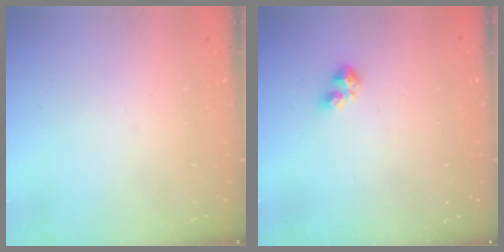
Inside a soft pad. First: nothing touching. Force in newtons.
{"total": 2.9, "press": 2.8, "slide": 0.6}